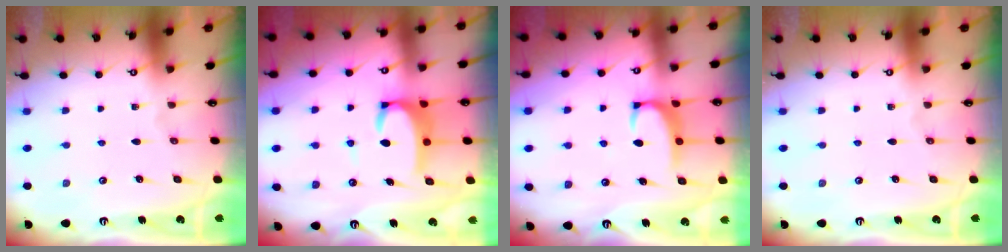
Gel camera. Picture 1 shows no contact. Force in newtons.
{"total": 5.1, "press": 5.0, "slide": 0.6}
{"total": 2.3, "press": 2.3, "slide": 0.6}
{"total": 0.0}